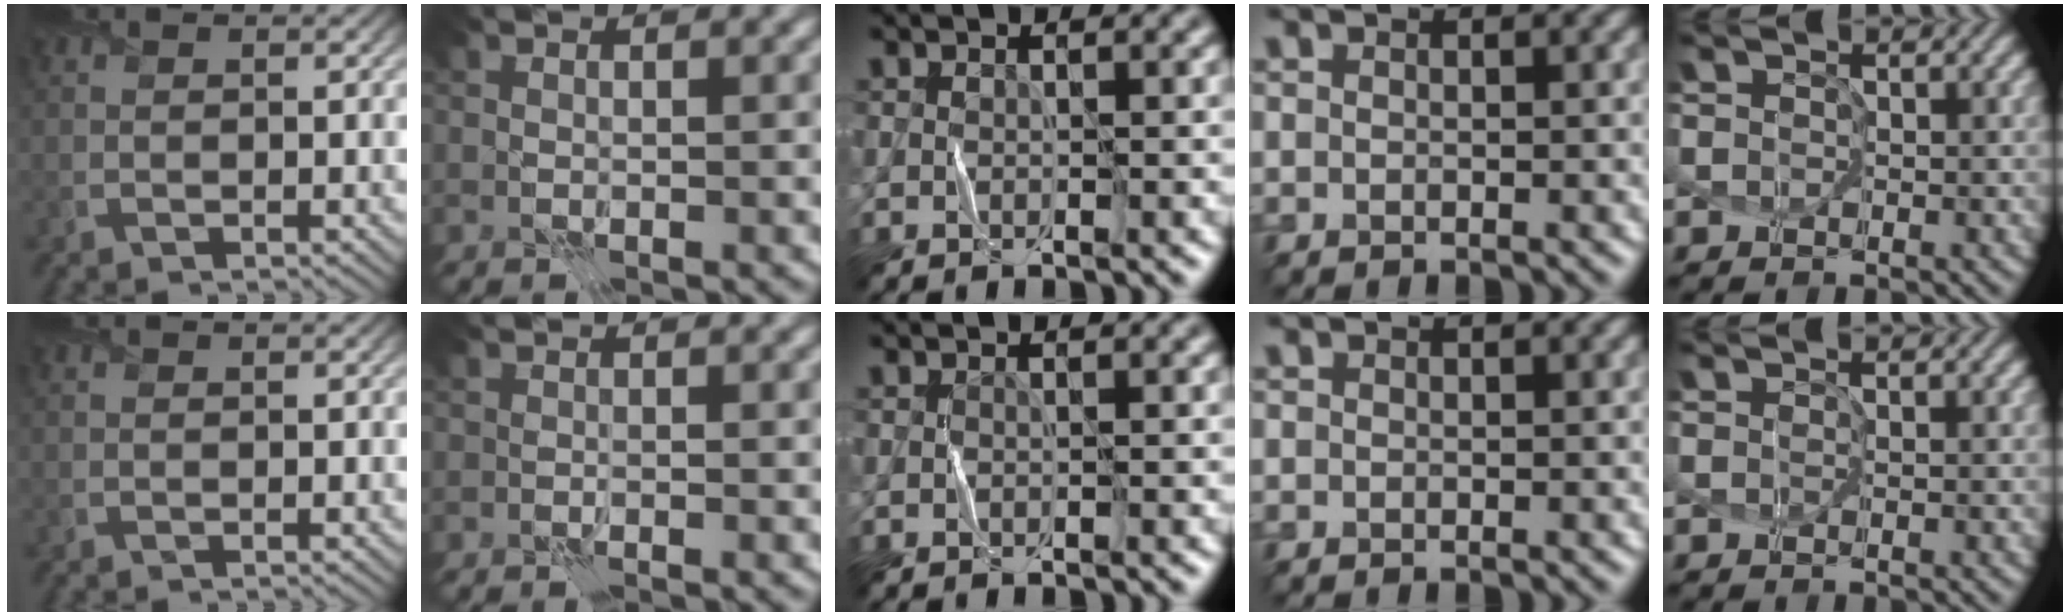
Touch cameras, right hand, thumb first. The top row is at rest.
{"index": {"total": 0.5, "force": [-0.3, -0.4, -0.2], "torque": [0.002, 0.000, -0.007]}, "middle": {"total": 0.9, "force": [-0.1, -0.5, -0.7], "torque": [0.014, -0.002, -0.003]}, "ring": {"total": 0.5, "force": [-0.1, -0.2, -0.5], "torque": [0.008, 0.005, -0.002]}, "little": {"total": 1.2, "force": [0.2, -1.2, -0.3], "torque": [0.009, -0.008, 0.006]}}